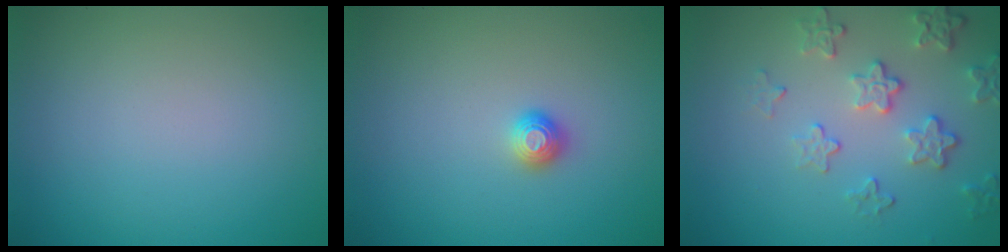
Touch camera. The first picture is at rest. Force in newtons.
{"total": 1.0, "press": 1.0, "slide": 0.1}
{"total": 4.1, "press": 3.2, "slide": 2.5}